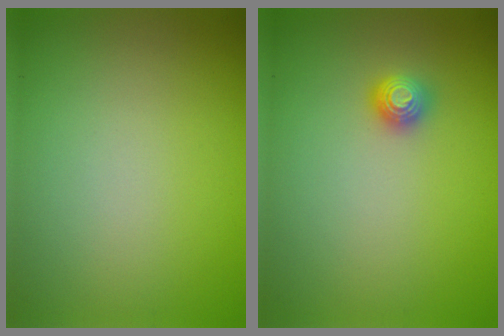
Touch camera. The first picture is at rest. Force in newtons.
{"total": 1.1, "press": 1.1, "slide": 0.1}